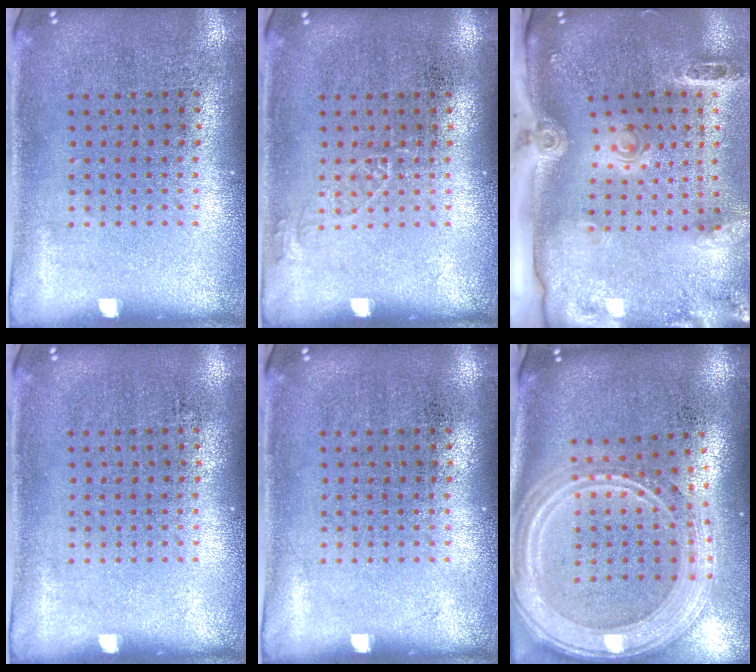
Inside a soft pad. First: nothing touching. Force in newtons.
{"total": 0.8, "press": 0.8, "slide": 0.1}
{"total": 2.9, "press": 2.1, "slide": 2.1}
{"total": 0.0}
{"total": 0.0}
{"total": 3.1, "press": 2.5, "slide": 1.8}